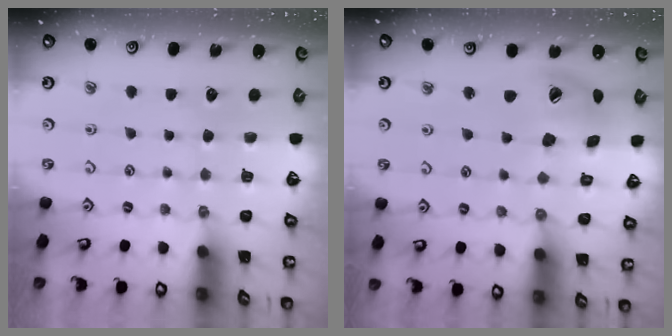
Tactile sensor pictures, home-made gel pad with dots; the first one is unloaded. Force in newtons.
{"total": 14.7, "press": 14.5, "slide": 2.3}